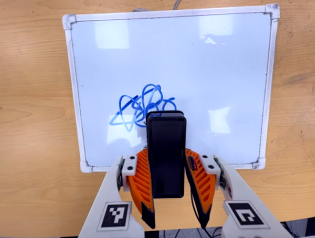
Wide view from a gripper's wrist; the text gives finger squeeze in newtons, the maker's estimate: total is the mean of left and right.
{"total": 3.8, "left": 2.5, "right": 5.2}